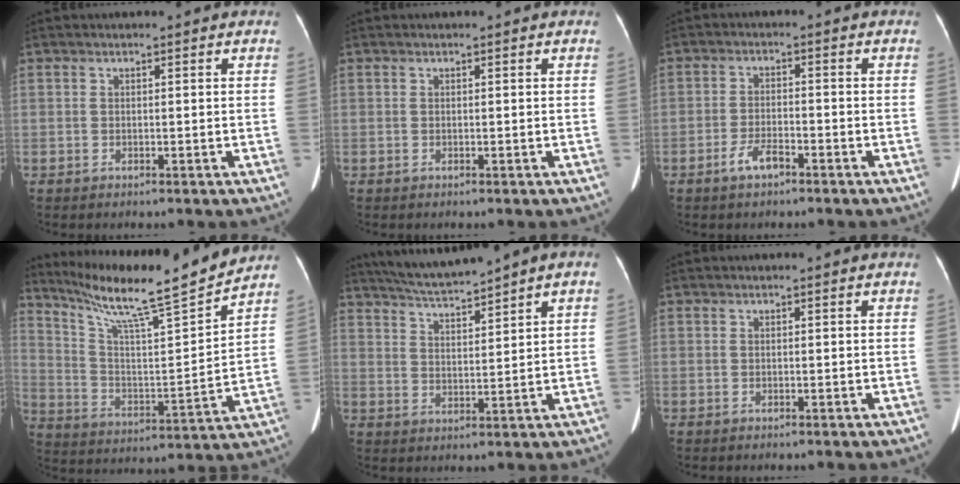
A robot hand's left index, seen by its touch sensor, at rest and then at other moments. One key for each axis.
{"total": 0.0}
{"total": 3.6, "fx": -2.5, "fy": 1.1, "fz": 2.3, "tx": -0.050, "ty": 0.002, "tz": -0.047}
{"total": 18.2, "fx": 16.0, "fy": -1.1, "fz": 8.6, "tx": -0.153, "ty": -0.020, "tz": 0.261}
{"total": 7.1, "fx": 6.2, "fy": -0.8, "fz": 3.3, "tx": -0.059, "ty": 0.007, "tz": 0.115}
{"total": 0.0}